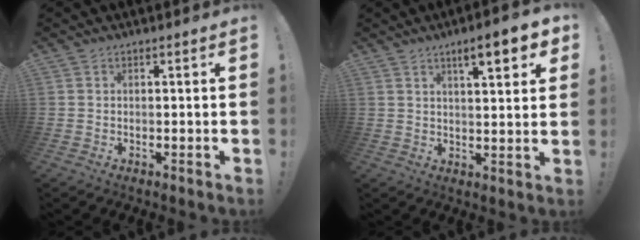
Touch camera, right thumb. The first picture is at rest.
{"total": 9.2, "force": [4.9, 1.9, 7.6], "torque": [-0.092, -0.026, 0.073]}